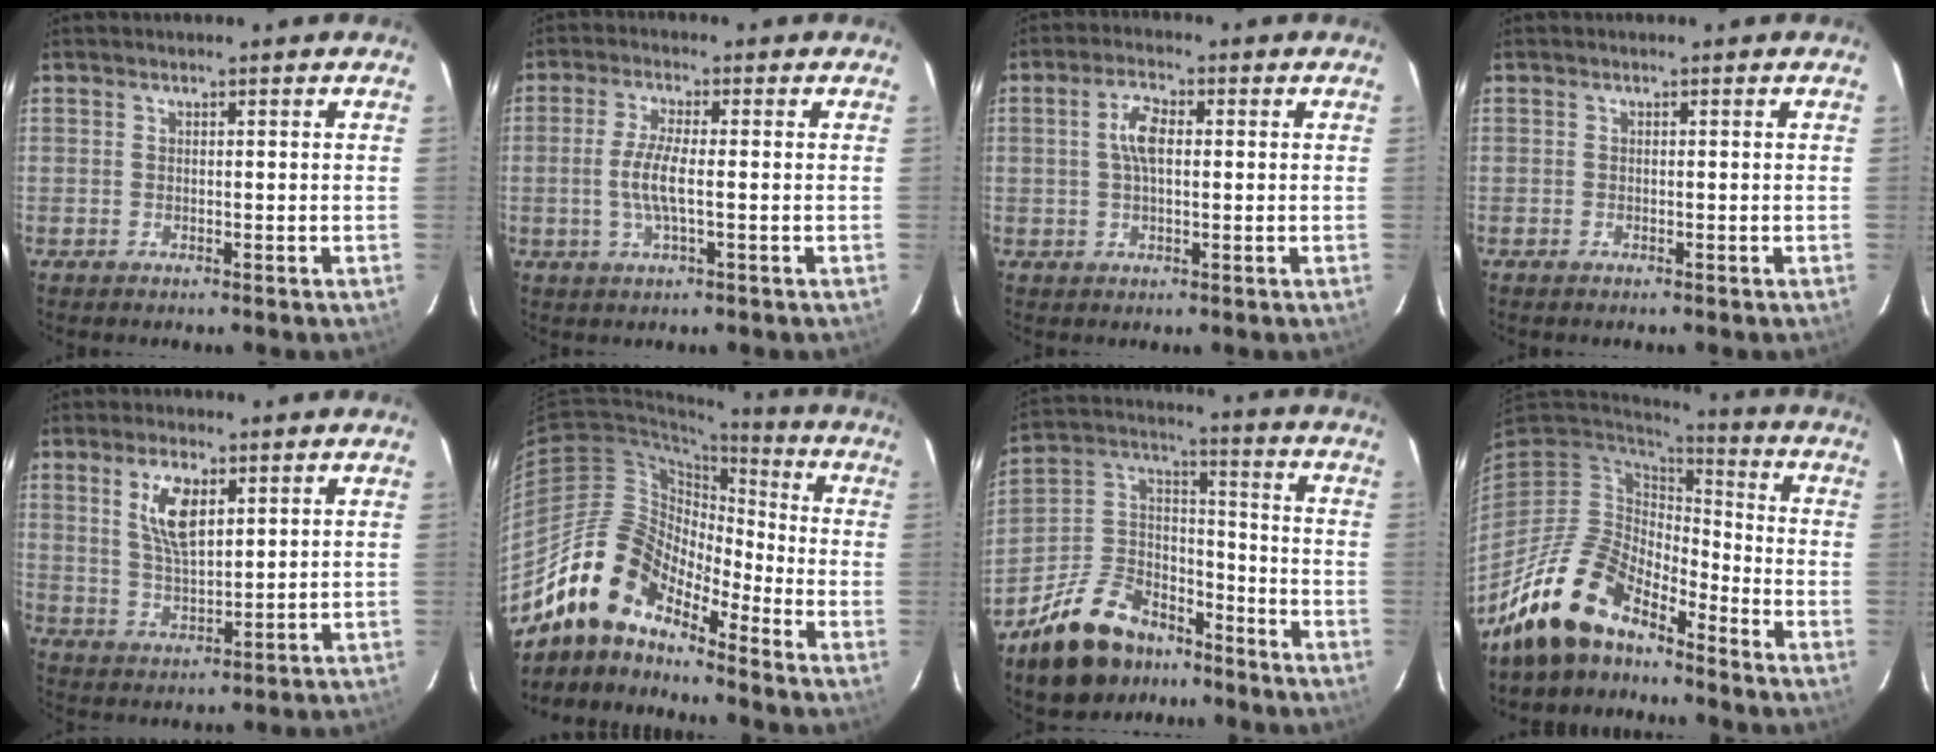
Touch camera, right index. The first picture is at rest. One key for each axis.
{"total": 5.7, "fx": -0.7, "fy": 1.0, "fz": 5.5, "tx": -0.112, "ty": -0.002, "tz": -0.014}
{"total": 5.0, "fx": 0.6, "fy": 2.2, "fz": 4.4, "tx": -0.085, "ty": 0.011, "tz": 0.011}
{"total": 0.0}
{"total": 7.9, "fx": 3.3, "fy": 3.5, "fz": 6.3, "tx": -0.119, "ty": 0.004, "tz": 0.068}
{"total": 14.6, "fx": -12.0, "fy": 5.1, "fz": 6.5, "tx": -0.114, "ty": 0.009, "tz": -0.239}
{"total": 17.9, "fx": -12.4, "fy": 9.9, "fz": 8.2, "tx": -0.186, "ty": 0.043, "tz": -0.193}
{"total": 14.0, "fx": -11.4, "fy": 5.3, "fz": 6.2, "tx": -0.125, "ty": 0.000, "tz": -0.216}